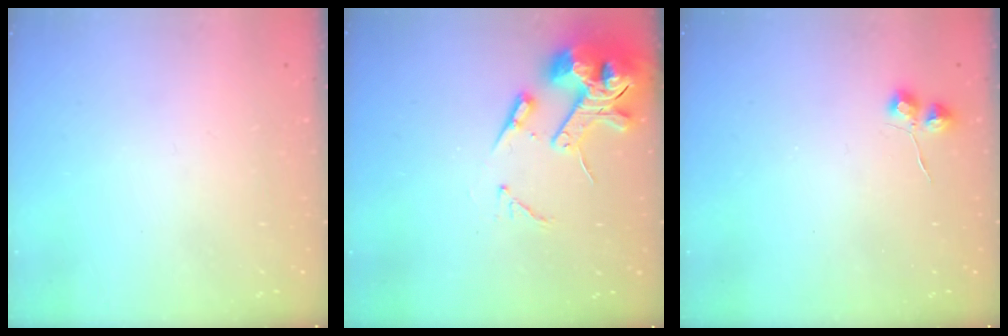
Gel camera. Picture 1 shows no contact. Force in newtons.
{"total": 14.2, "press": 14.0, "slide": 2.1}
{"total": 5.5, "press": 5.5, "slide": 0.9}